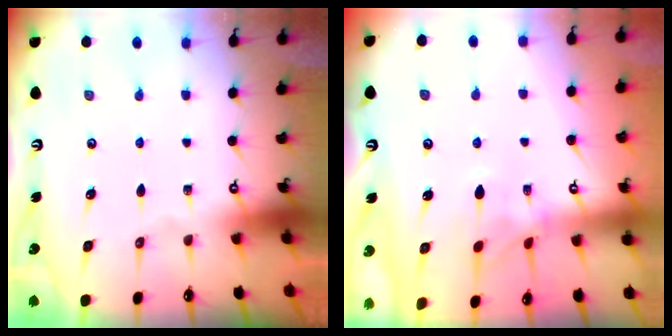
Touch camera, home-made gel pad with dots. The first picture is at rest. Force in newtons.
{"total": 0.9, "press": 0.1, "slide": 0.9}